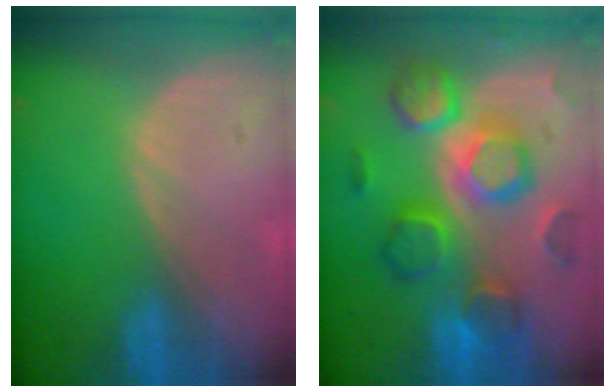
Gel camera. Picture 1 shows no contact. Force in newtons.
{"total": 11.5, "press": 11.4, "slide": 1.0}